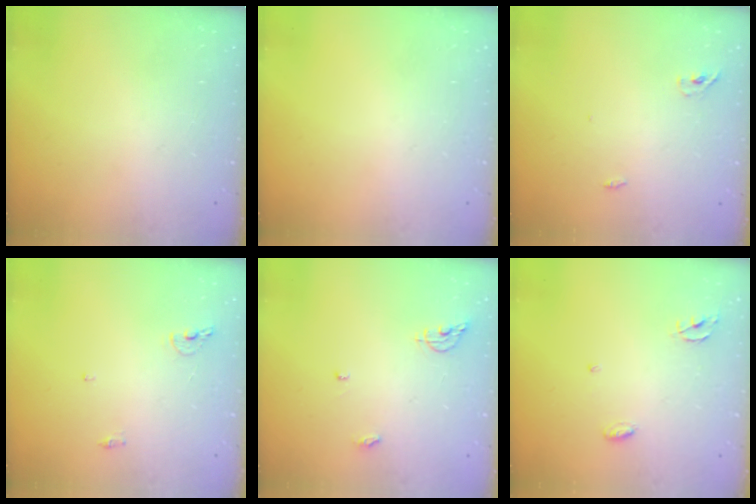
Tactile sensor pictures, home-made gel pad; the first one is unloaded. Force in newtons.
{"total": 0.0}
{"total": 6.0, "press": 2.8, "slide": 5.3}
{"total": 6.6, "press": 6.6, "slide": 0.7}
{"total": 6.5, "press": 6.5, "slide": 0.5}
{"total": 3.9, "press": 3.9, "slide": 0.2}